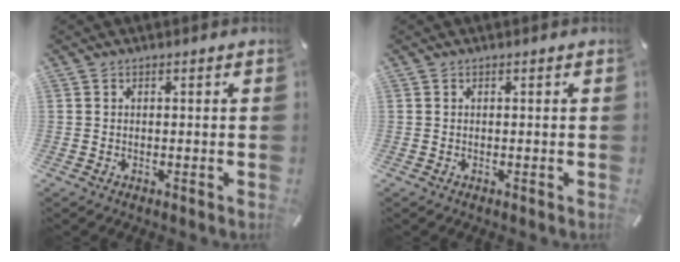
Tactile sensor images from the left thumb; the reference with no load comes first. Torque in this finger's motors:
{"motor_torque": [-0.11, -0.03, 0.01, 0.07, 0.00]}